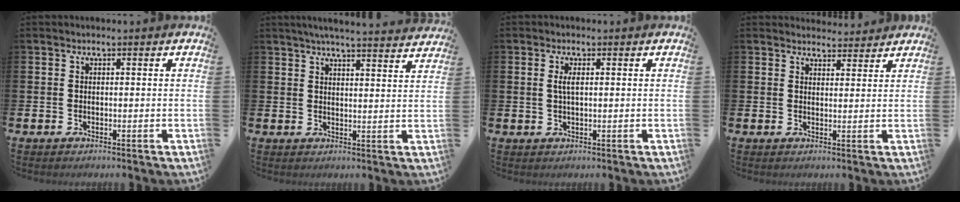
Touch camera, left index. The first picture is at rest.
{"total": 5.0, "force": [4.8, -0.5, 1.2], "torque": [-0.025, -0.028, 0.083]}
{"total": 1.7, "force": [0.5, 0.5, 1.6], "torque": [-0.032, 0.003, 0.007]}
{"total": 3.0, "force": [2.9, 0.6, -0.2], "torque": [0.006, -0.017, 0.051]}